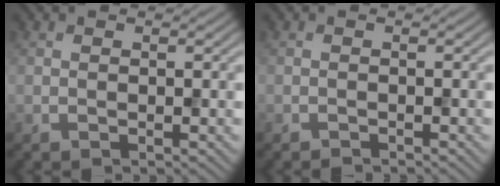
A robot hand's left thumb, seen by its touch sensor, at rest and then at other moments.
{"total": 0.6, "force": [-0.6, 0.0, 0.1], "torque": [0.000, 0.002, -0.014]}